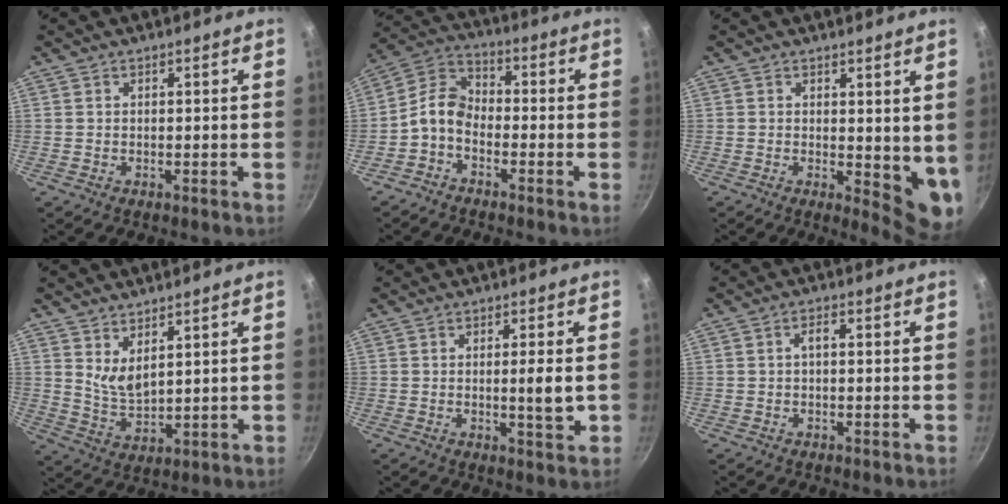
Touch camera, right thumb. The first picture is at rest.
{"total": 7.1, "force": [-2.8, 4.6, 4.7], "torque": [-0.093, 0.046, -0.073]}
{"total": 7.3, "force": [1.3, 3.4, 6.3], "torque": [-0.066, -0.023, 0.021]}
{"total": 5.3, "force": [3.4, 2.1, 3.5], "torque": [-0.057, -0.040, 0.071]}
{"total": 4.6, "force": [-0.2, 0.6, 4.6], "torque": [-0.078, -0.005, -0.004]}
{"total": 1.7, "force": [-0.1, 0.8, 1.5], "torque": [-0.032, 0.012, -0.004]}